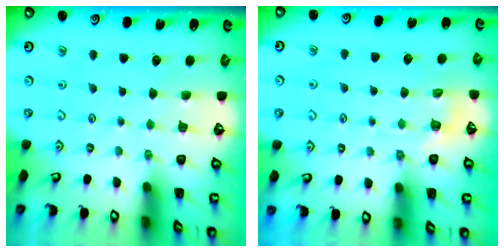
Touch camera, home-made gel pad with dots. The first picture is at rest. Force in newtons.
{"total": 2.9, "press": 2.6, "slide": 1.2}